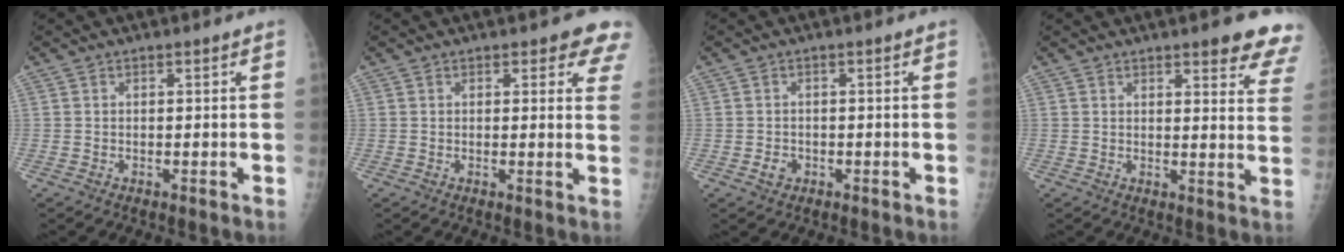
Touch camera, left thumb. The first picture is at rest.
{"total": 5.6, "force": [4.2, 2.4, 2.8], "torque": [0.007, -0.016, 0.029]}
{"total": 1.9, "force": [-0.7, 1.5, 0.8], "torque": [-0.008, 0.004, -0.010]}
{"total": 11.7, "force": [9.0, 2.6, 7.0], "torque": [-0.047, -0.042, 0.086]}